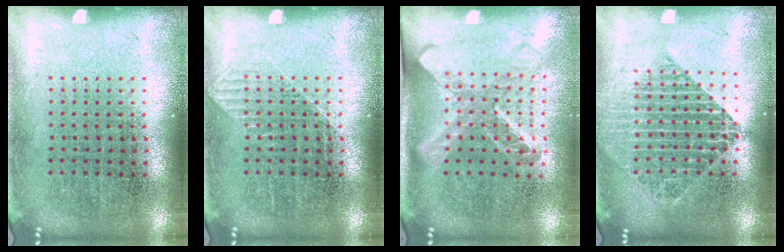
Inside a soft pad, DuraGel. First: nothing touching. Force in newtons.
{"total": 0.8, "press": 0.8, "slide": 0.2}
{"total": 1.7, "press": 1.3, "slide": 1.0}
{"total": 1.8, "press": 1.6, "slide": 1.0}